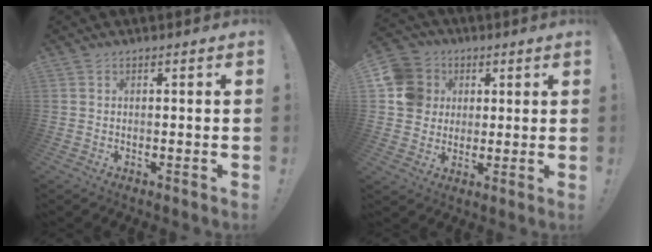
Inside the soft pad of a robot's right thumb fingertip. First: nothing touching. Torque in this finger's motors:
{"motor_torque": [0.67, 1.54, 0.40, 0.02, -0.02]}